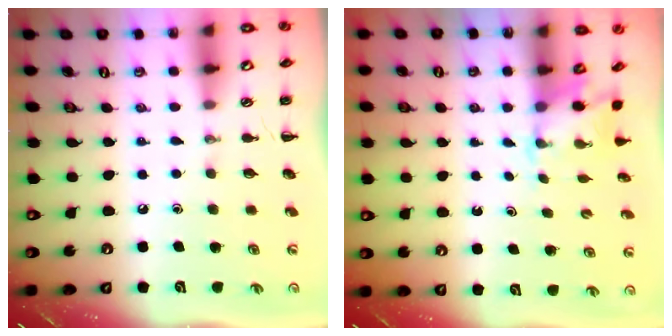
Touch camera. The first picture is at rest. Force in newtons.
{"total": 1.7, "press": 1.5, "slide": 0.6}